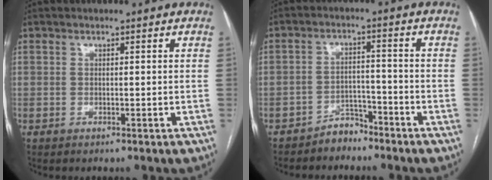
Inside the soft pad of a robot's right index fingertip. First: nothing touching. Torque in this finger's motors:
{"motor_torque": [-0.50, 0.42, -0.28, -0.11]}